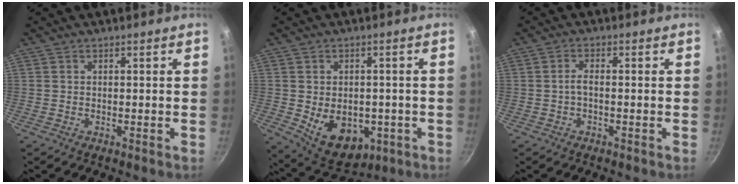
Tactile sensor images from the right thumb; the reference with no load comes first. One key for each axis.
{"total": 12.1, "fx": -2.6, "fy": 8.5, "fz": 8.2, "tx": -0.091, "ty": -0.008, "tz": -0.014}
{"total": 2.0, "fx": -0.5, "fy": 0.7, "fz": 1.8, "tx": -0.043, "ty": 0.012, "tz": -0.013}